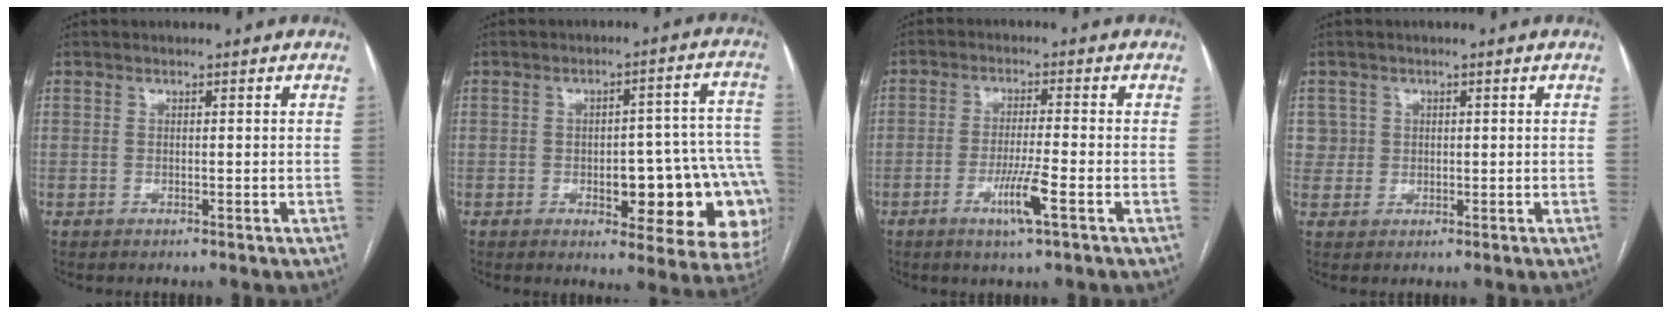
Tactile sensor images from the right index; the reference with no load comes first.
{"total": 17.5, "force": [-4.7, 6.4, 15.6], "torque": [-0.094, 0.044, -0.040]}
{"total": 5.9, "force": [-2.6, -0.2, 5.3], "torque": [-0.101, -0.011, -0.049]}
{"total": 2.7, "force": [0.8, 2.5, -0.3], "torque": [0.025, 0.006, 0.010]}